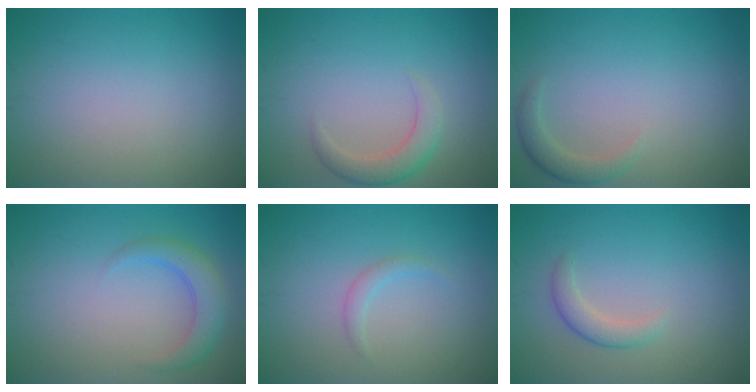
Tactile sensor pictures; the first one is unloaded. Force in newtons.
{"total": 2.6, "press": 2.6, "slide": 0.1}
{"total": 1.9, "press": 1.9, "slide": 0.3}
{"total": 3.0, "press": 3.0, "slide": 0.1}
{"total": 1.1, "press": 1.1, "slide": 0.0}
{"total": 1.8, "press": 1.8, "slide": 0.1}